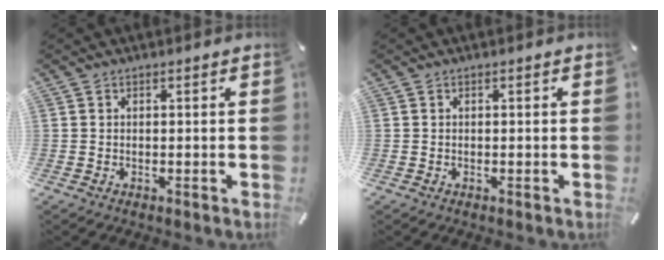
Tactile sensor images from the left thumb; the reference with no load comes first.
{"total": 0.0}